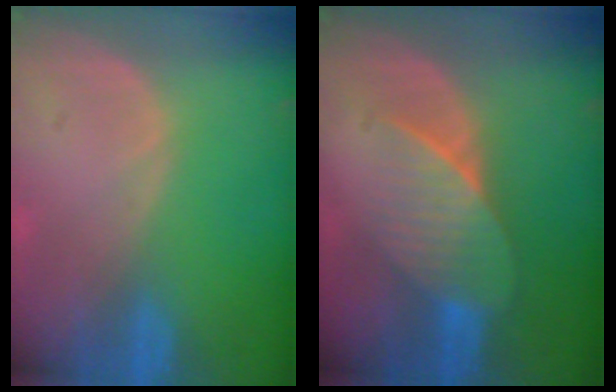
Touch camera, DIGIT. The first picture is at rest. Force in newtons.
{"total": 7.4, "press": 6.9, "slide": 2.6}